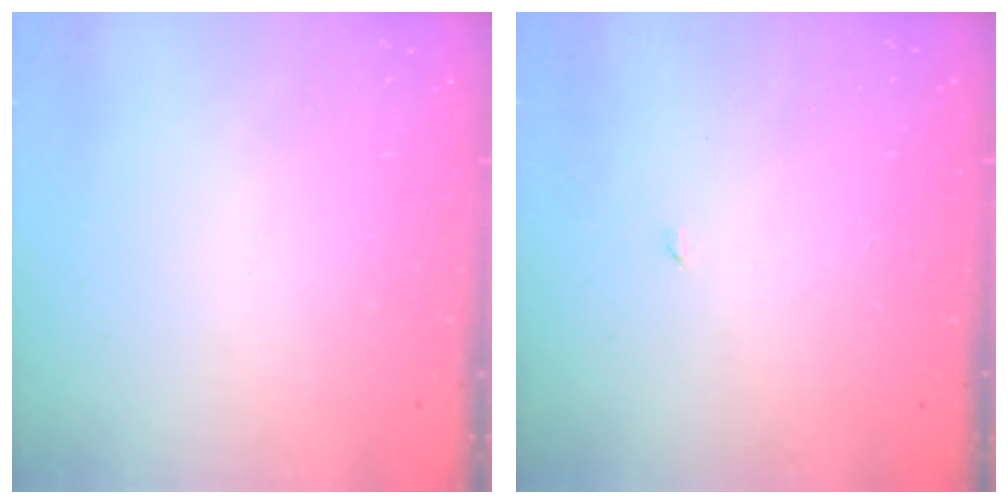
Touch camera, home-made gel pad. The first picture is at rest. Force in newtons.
{"total": 2.9, "press": 2.9, "slide": 0.3}